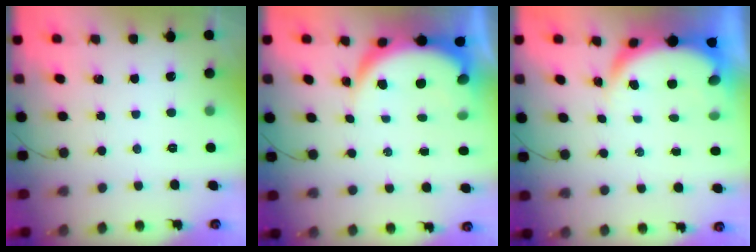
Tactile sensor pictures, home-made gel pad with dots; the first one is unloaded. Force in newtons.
{"total": 7.6, "press": 7.6, "slide": 0.9}
{"total": 6.3, "press": 6.2, "slide": 0.9}